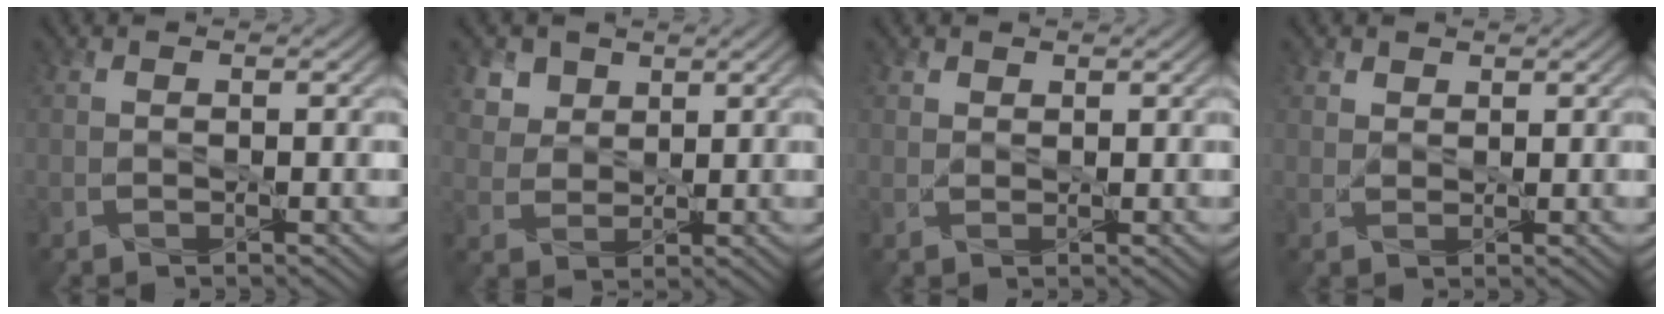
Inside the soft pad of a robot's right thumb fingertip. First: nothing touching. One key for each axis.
{"total": 4.1, "fx": 2.5, "fy": 3.0, "fz": 1.2, "tx": -0.045, "ty": -0.014, "tz": 0.062}
{"total": 1.2, "fx": 0.8, "fy": 0.8, "fz": 0.2, "tx": -0.005, "ty": -0.001, "tz": 0.017}
{"total": 1.6, "fx": 1.1, "fy": 1.1, "fz": 0.4, "tx": -0.010, "ty": -0.001, "tz": 0.023}